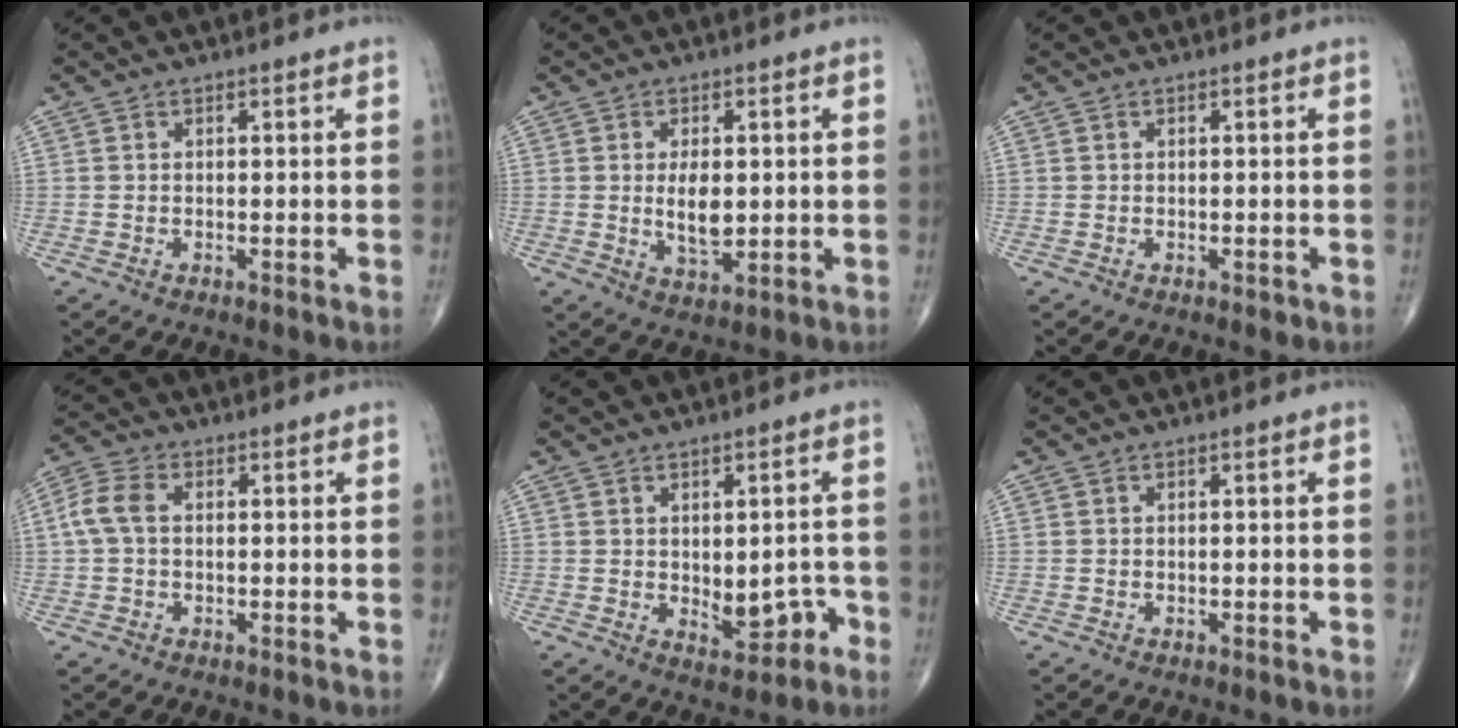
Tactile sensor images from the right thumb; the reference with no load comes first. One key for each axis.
{"total": 6.3, "fx": 0.2, "fy": 3.2, "fz": 5.4, "tx": -0.083, "ty": -0.011, "tz": 0.009}
{"total": 0.5, "fx": -0.2, "fy": 0.3, "fz": 0.4, "tx": 0.000, "ty": 0.001, "tz": -0.003}
{"total": 5.2, "fx": 0.3, "fy": 3.4, "fz": 4.0, "tx": -0.096, "ty": 0.016, "tz": 0.000}
{"total": 6.2, "fx": -1.3, "fy": 3.6, "fz": 4.9, "tx": -0.036, "ty": 0.011, "tz": -0.007}
{"total": 0.0}